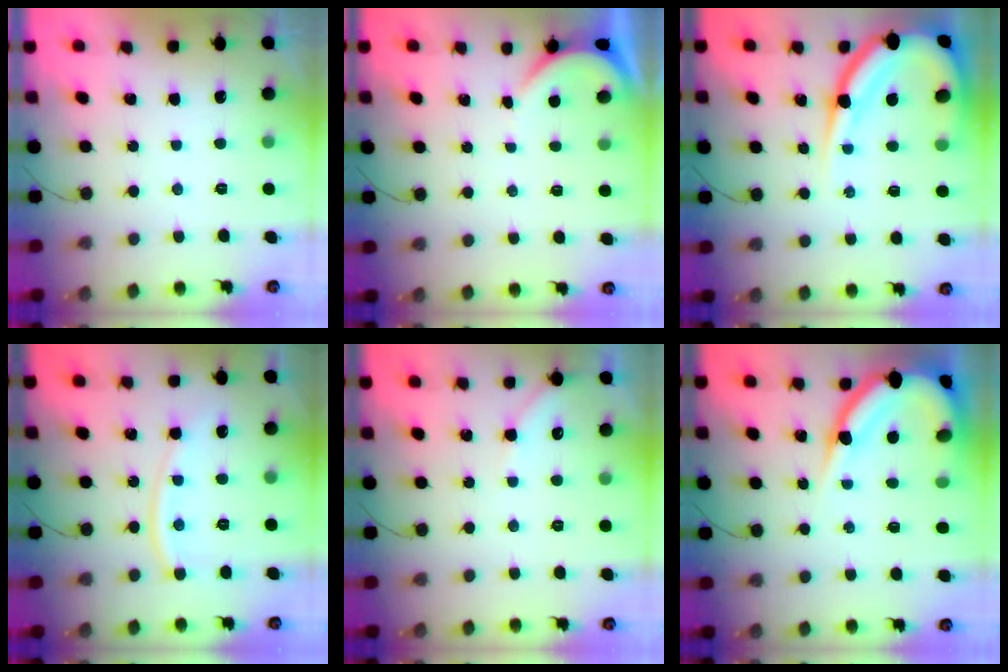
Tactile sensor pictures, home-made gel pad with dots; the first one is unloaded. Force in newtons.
{"total": 2.1, "press": 2.1, "slide": 0.3}
{"total": 15.9, "press": 15.8, "slide": 1.6}
{"total": 9.8, "press": 9.7, "slide": 1.2}
{"total": 3.3, "press": 3.3, "slide": 0.4}
{"total": 12.9, "press": 12.8, "slide": 1.3}